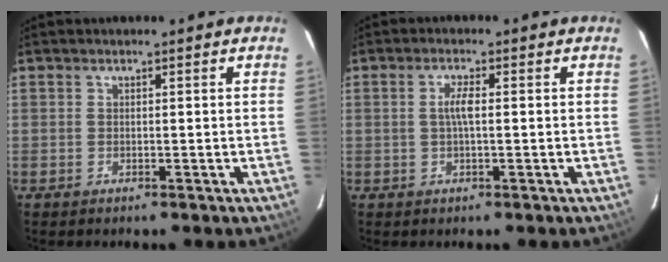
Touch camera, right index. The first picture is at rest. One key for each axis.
{"total": 2.6, "fx": 0.0, "fy": 0.3, "fz": 2.6, "tx": -0.051, "ty": 0.003, "tz": 0.000}